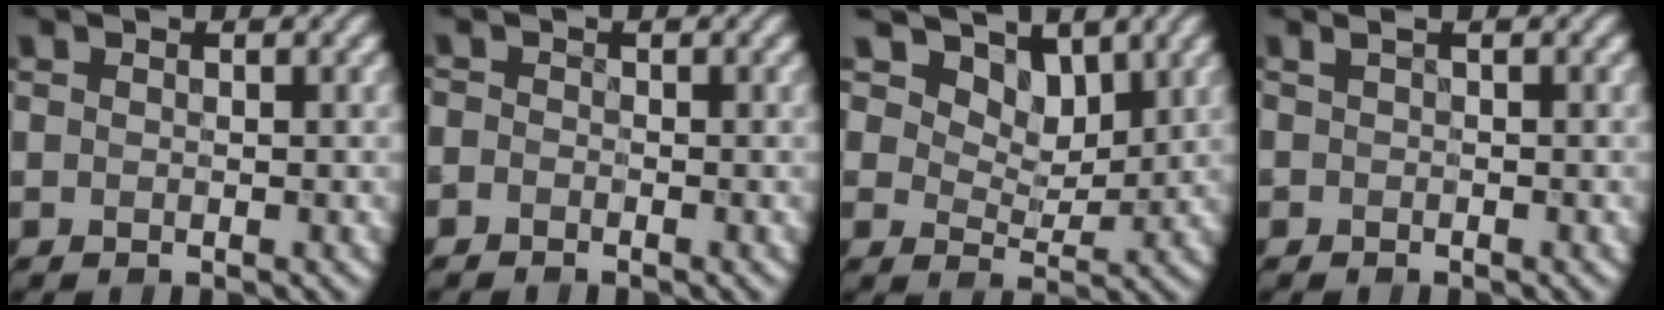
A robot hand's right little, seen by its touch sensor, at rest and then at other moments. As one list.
[{"total": 0.8, "force": [-0.7, 0.4, 0.1], "torque": [-0.001, -0.001, -0.017]}, {"total": 8.8, "force": [5.8, 5.2, 4.2], "torque": [-0.094, -0.013, 0.094]}, {"total": 0.5, "force": [0.0, 0.1, 0.5], "torque": [-0.013, 0.003, 0.000]}]